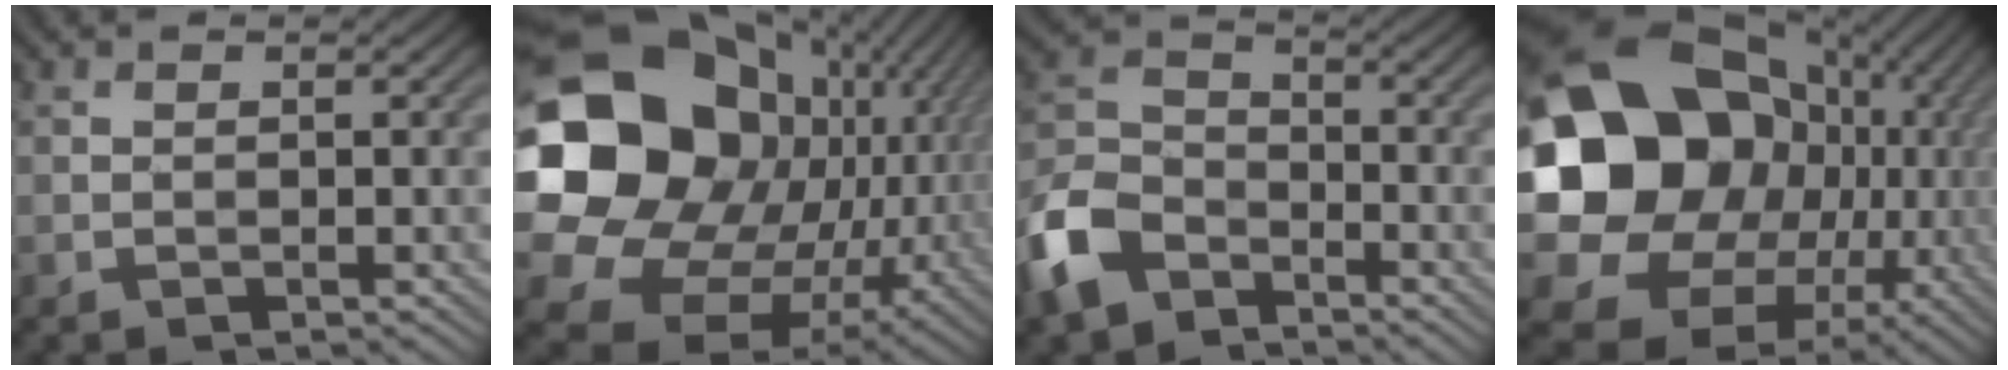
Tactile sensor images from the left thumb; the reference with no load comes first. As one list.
[{"total": 22.7, "force": [1.8, 18.2, 13.4], "torque": [-0.327, -0.046, 0.064]}, {"total": 9.4, "force": [-6.0, 5.5, 4.8], "torque": [-0.122, -0.002, -0.145]}, {"total": 24.0, "force": [0.9, 20.4, 12.6], "torque": [-0.287, -0.052, 0.011]}]